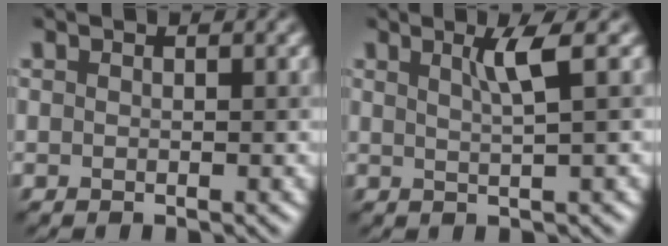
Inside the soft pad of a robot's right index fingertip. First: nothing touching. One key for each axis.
{"total": 2.1, "fx": 1.0, "fy": 0.2, "fz": 1.8, "tx": -0.036, "ty": 0.002, "tz": 0.019}